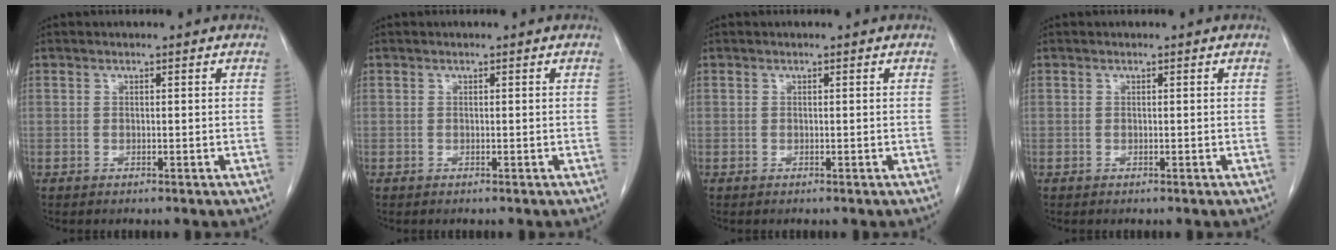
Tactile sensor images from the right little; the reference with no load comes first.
{"total": 0.0}
{"total": 0.0}
{"total": 0.0}